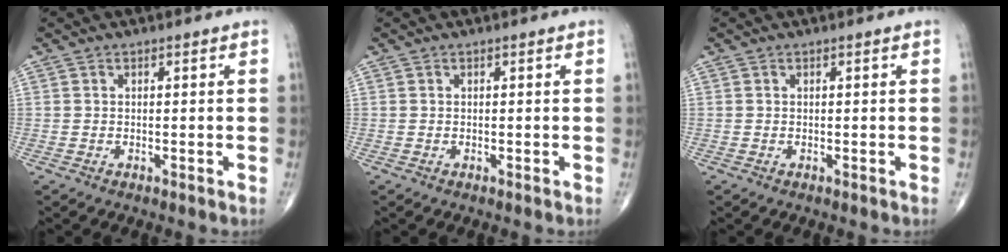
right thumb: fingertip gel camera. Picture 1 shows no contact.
{"total": 0.0}
{"total": 0.0}